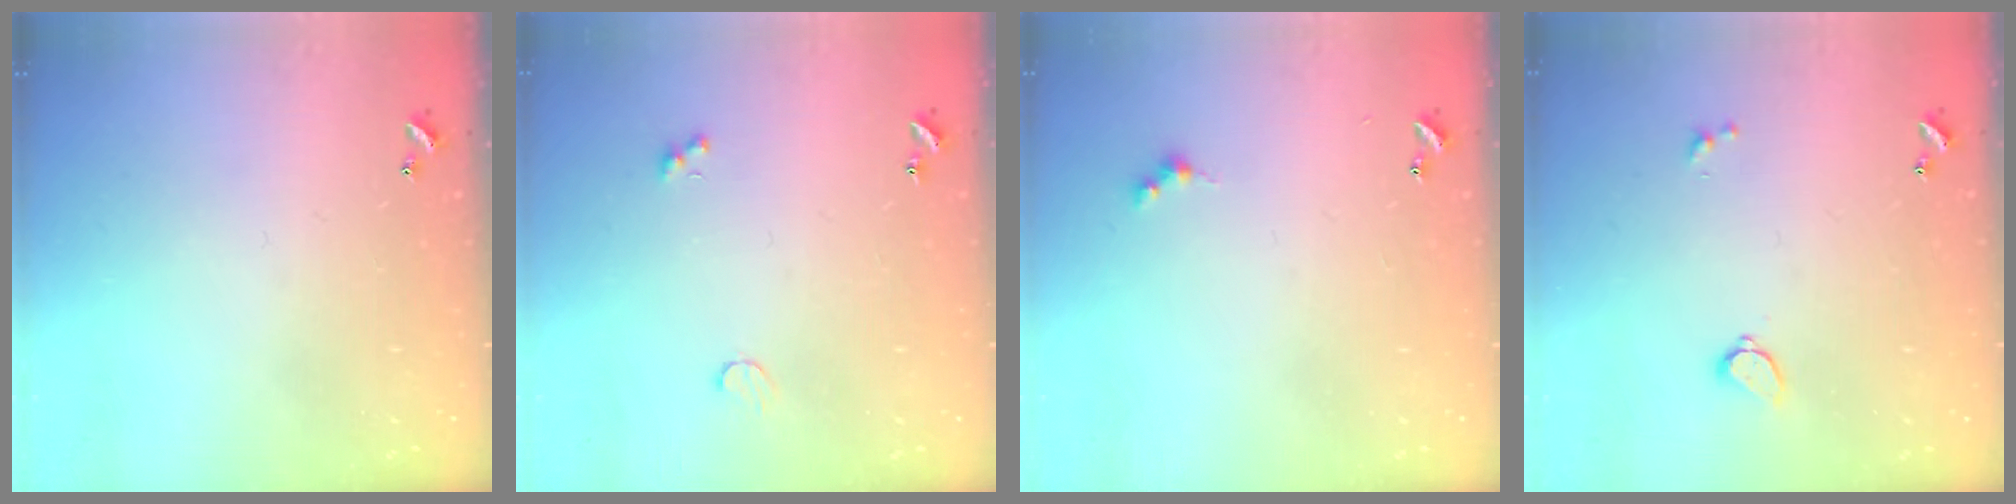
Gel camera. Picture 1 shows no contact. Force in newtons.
{"total": 2.1, "press": 2.0, "slide": 0.8}
{"total": 2.7, "press": 2.6, "slide": 0.5}
{"total": 1.5, "press": 1.4, "slide": 0.3}